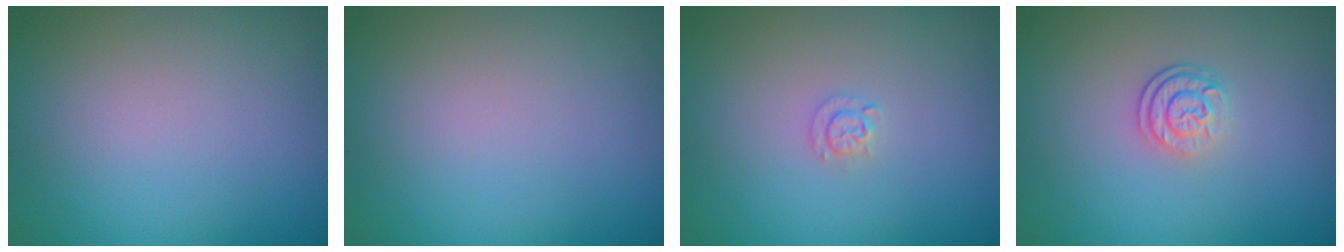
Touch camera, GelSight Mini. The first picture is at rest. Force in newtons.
{"total": 0.0}
{"total": 1.1, "press": 1.1, "slide": 0.2}
{"total": 2.5, "press": 1.9, "slide": 1.6}